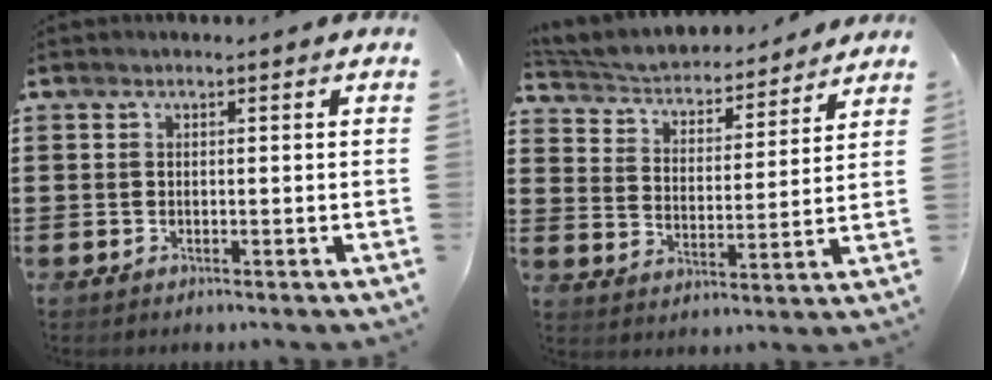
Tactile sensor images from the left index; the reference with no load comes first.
{"total": 3.4, "force": [3.3, 0.7, 0.4], "torque": [-0.031, -0.029, 0.049]}